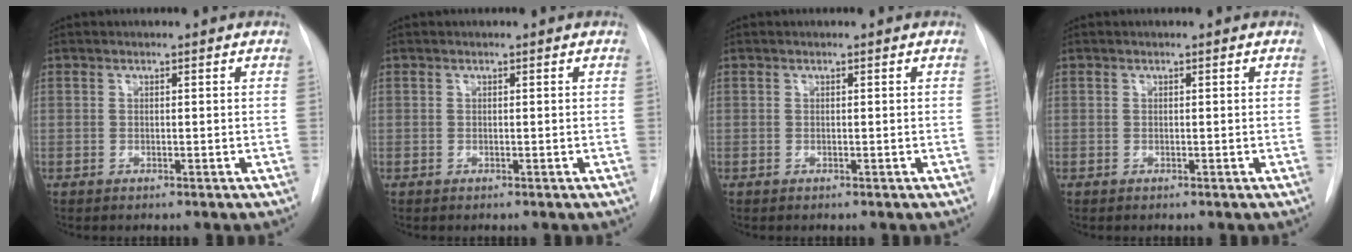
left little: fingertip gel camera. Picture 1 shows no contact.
{"total": 0.0}
{"total": 0.0}
{"total": 0.0}